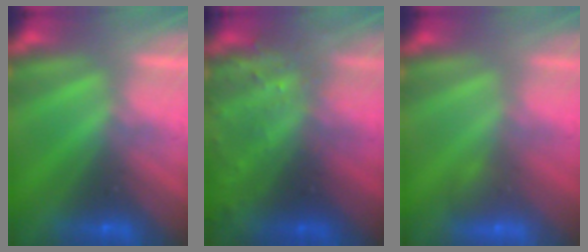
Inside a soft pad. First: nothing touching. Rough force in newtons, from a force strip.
{"total": 7.9}
{"total": 2.8}